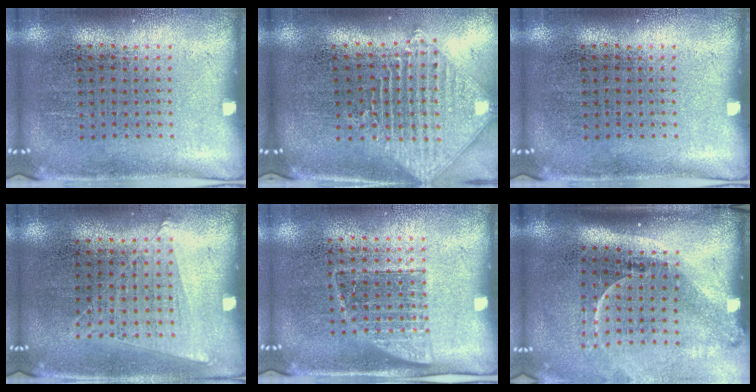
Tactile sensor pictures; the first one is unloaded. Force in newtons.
{"total": 2.2, "press": 1.7, "slide": 1.3}
{"total": 0.0}
{"total": 1.1, "press": 1.0, "slide": 0.4}
{"total": 1.1, "press": 0.9, "slide": 0.6}
{"total": 2.2, "press": 1.6, "slide": 1.6}